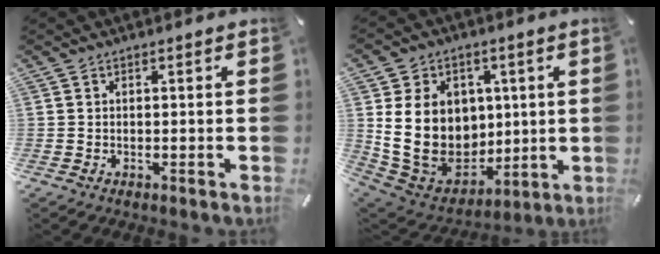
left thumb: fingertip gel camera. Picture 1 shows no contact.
{"total": 18.1, "force": [2.9, 15.2, 9.3], "torque": [-0.166, -0.033, 0.065]}